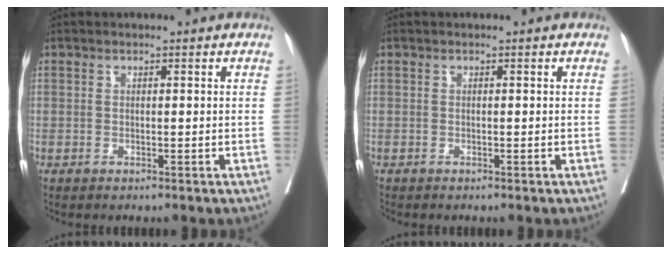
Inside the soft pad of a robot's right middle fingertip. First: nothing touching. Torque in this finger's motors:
{"motor_torque": [0.51, -0.74, 0.07, 0.03]}